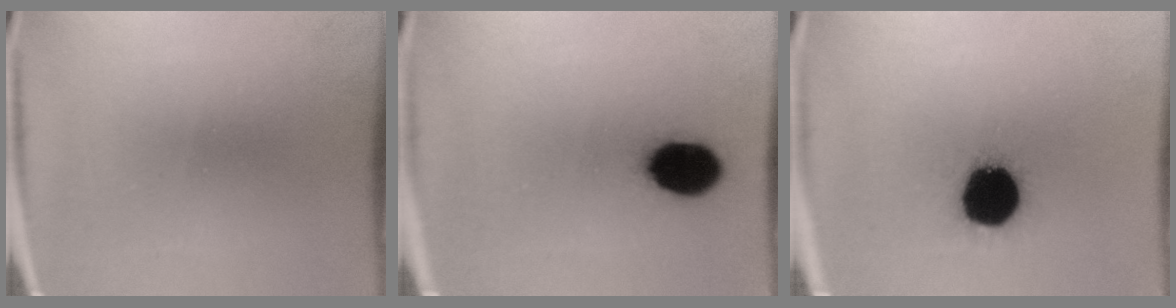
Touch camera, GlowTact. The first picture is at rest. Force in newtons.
{"total": 13.0}
{"total": 20.0}